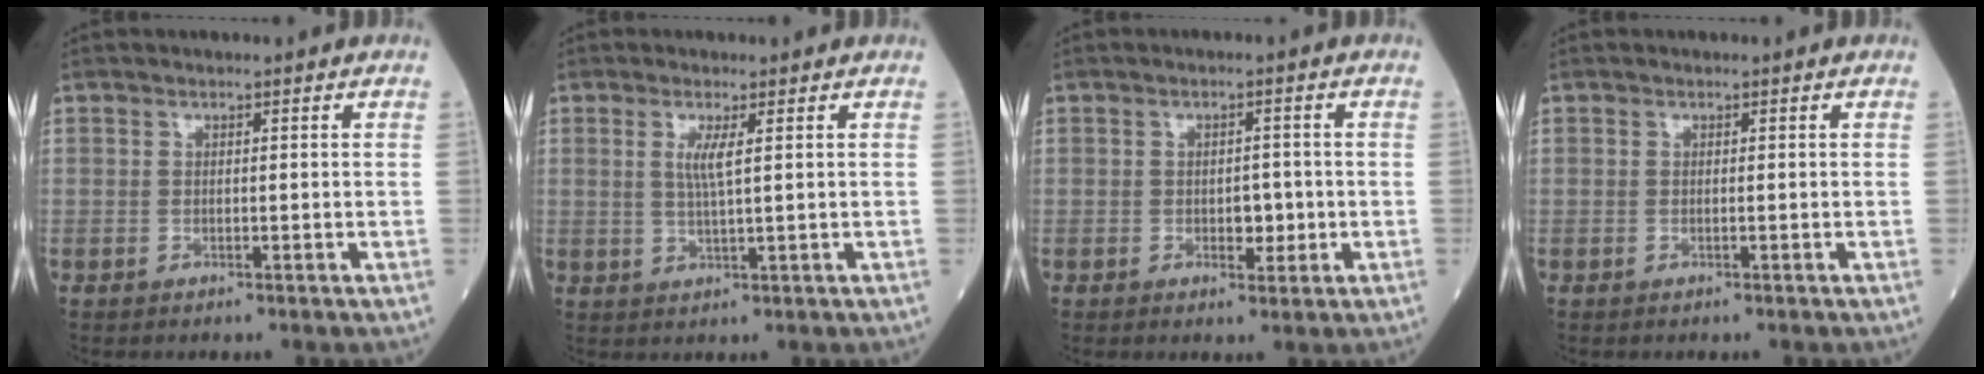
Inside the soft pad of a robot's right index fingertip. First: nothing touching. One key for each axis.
{"total": 3.1, "fx": 1.0, "fy": -0.1, "fz": 2.9, "tx": -0.065, "ty": -0.003, "tz": 0.021}
{"total": 2.8, "fx": -0.5, "fy": 1.5, "fz": 2.3, "tx": -0.031, "ty": 0.003, "tz": 0.000}
{"total": 0.0}